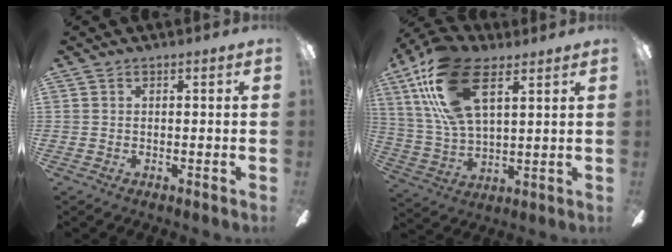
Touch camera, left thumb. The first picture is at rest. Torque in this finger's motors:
{"motor_torque": [0.43, 0.44, 1.41, -1.36, 0.47]}